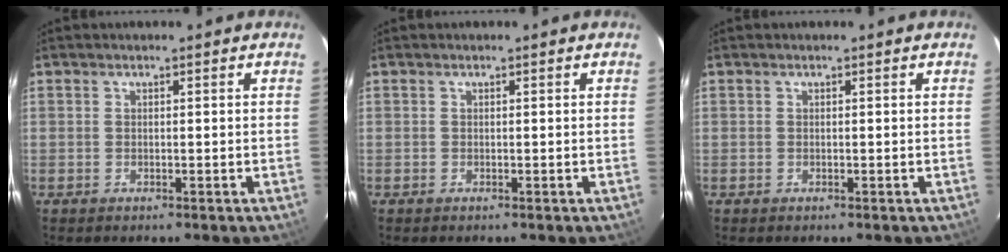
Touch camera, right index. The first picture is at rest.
{"total": 0.0}
{"total": 0.0}